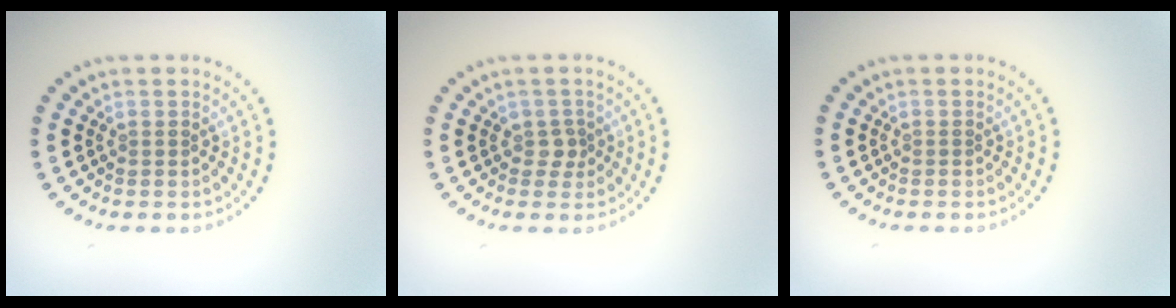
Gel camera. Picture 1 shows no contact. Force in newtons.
{"total": 1.3, "press": 1.0, "slide": 0.8}
{"total": 0.0}